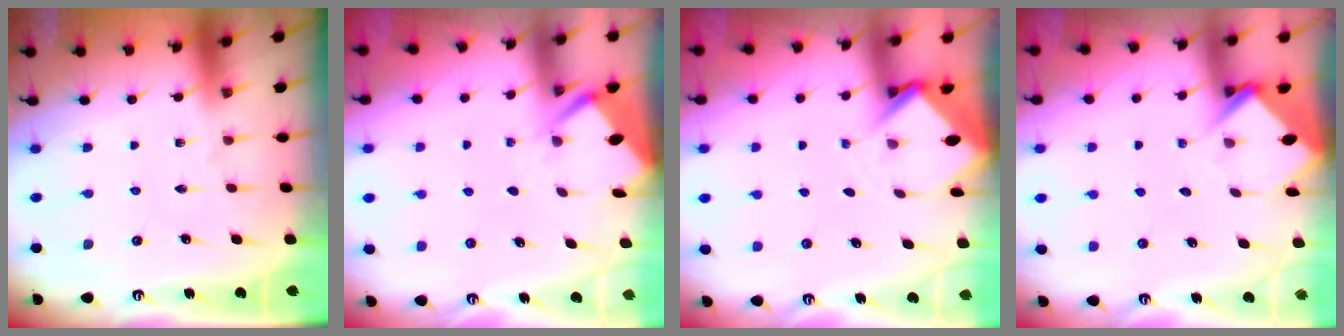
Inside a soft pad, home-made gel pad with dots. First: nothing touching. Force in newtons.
{"total": 2.9, "press": 2.8, "slide": 0.4}
{"total": 2.9, "press": 2.9, "slide": 0.2}
{"total": 3.9, "press": 3.9, "slide": 0.2}